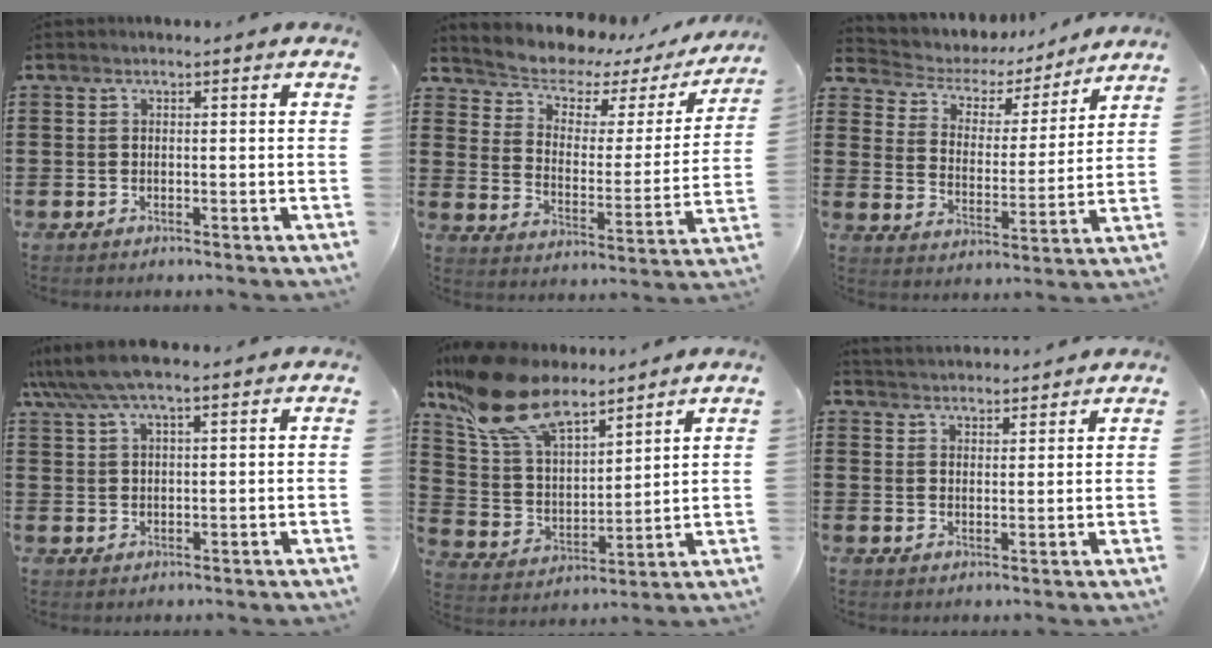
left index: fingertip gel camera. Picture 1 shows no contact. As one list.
[{"total": 5.5, "force": [4.8, 2.1, 1.4], "torque": [-0.053, -0.038, 0.077]}, {"total": 4.5, "force": [3.8, 2.2, 0.9], "torque": [-0.046, -0.027, 0.057]}, {"total": 5.8, "force": [4.3, 1.1, 3.8], "torque": [-0.083, 0.000, 0.079]}, {"total": 14.2, "force": [10.6, 5.3, 7.7], "torque": [-0.196, -0.040, 0.193]}, {"total": 2.9, "force": [2.8, 0.1, -0.7], "torque": [0.002, -0.010, 0.054]}]